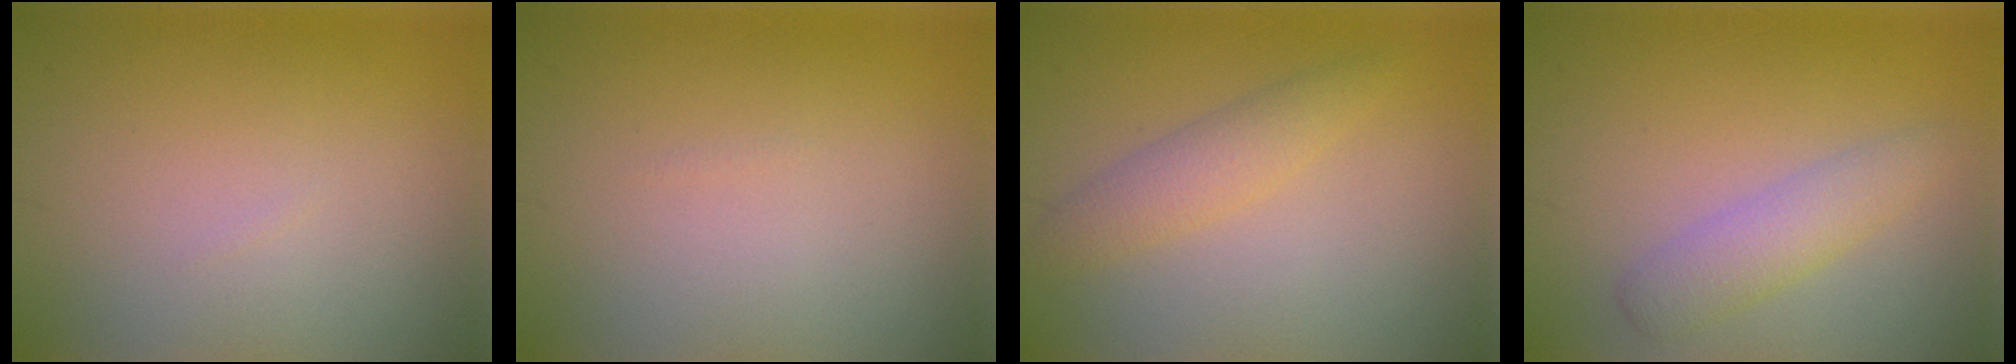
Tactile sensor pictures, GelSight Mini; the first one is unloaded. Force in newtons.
{"total": 0.0}
{"total": 2.4, "press": 2.4, "slide": 0.1}
{"total": 2.8, "press": 2.8, "slide": 0.1}